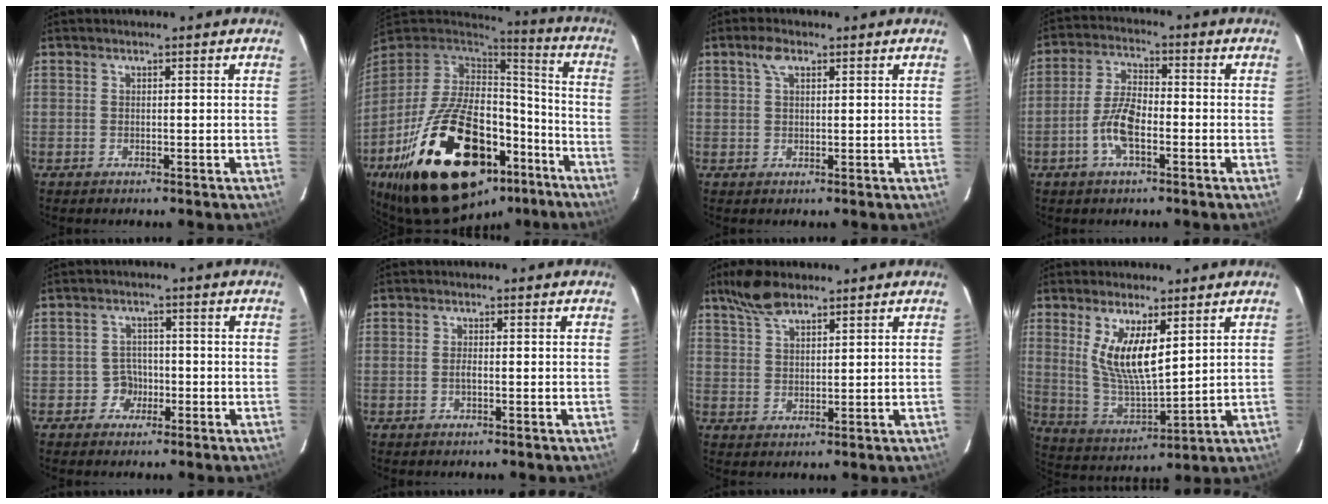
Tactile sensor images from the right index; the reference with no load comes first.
{"total": 32.4, "force": [-18.2, 16.5, 21.1], "torque": [-0.385, 0.003, -0.256]}
{"total": 2.9, "force": [1.5, 1.4, 2.1], "torque": [-0.041, 0.009, 0.028]}
{"total": 7.5, "force": [-2.8, 2.8, 6.4], "torque": [-0.133, 0.009, -0.056]}
{"total": 3.2, "force": [-1.5, 2.8, -0.1], "torque": [0.005, 0.016, -0.025]}
{"total": 1.1, "force": [-0.3, 0.3, 1.0], "torque": [-0.020, 0.003, -0.007]}
{"total": 6.5, "force": [4.9, 2.4, 3.5], "torque": [-0.071, 0.016, 0.093]}
{"total": 11.6, "force": [4.5, 3.6, 10.1], "torque": [-0.195, -0.009, 0.100]}